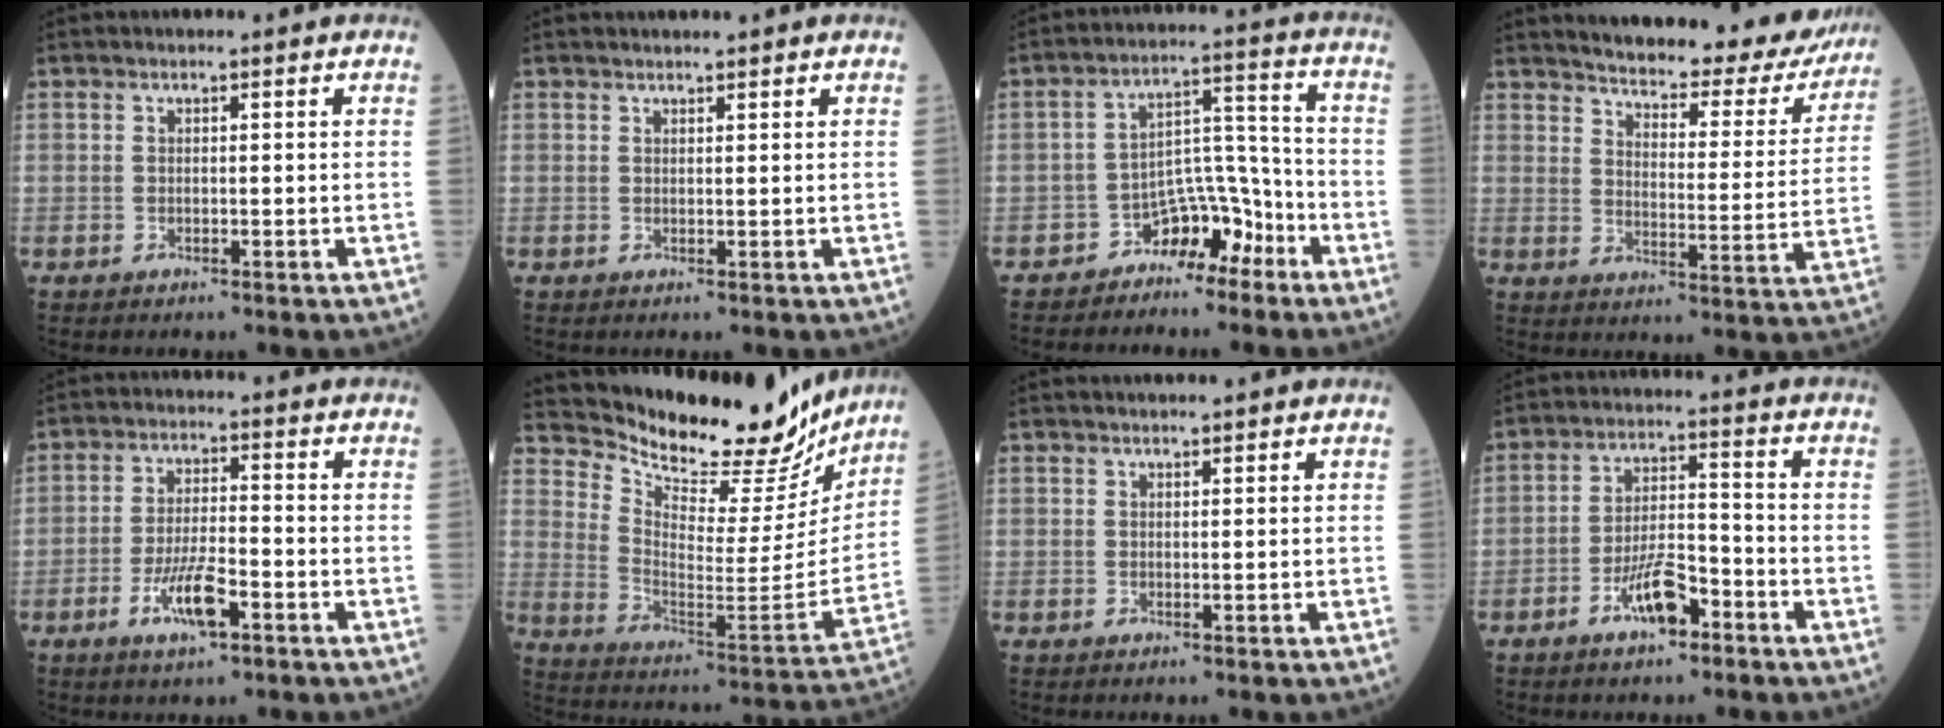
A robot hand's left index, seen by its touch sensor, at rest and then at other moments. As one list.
[{"total": 1.6, "force": [1.5, 0.2, 0.6], "torque": [-0.009, 0.013, 0.024]}, {"total": 6.9, "force": [-5.2, 3.5, 2.9], "torque": [-0.044, 0.035, -0.089]}, {"total": 21.7, "force": [19.8, 5.1, 7.3], "torque": [-0.083, -0.046, 0.232]}, {"total": 6.6, "force": [-3.2, 1.5, 5.5], "torque": [-0.113, -0.005, -0.059]}, {"total": 21.5, "force": [20.0, 5.0, 6.1], "torque": [-0.107, -0.059, 0.284]}, {"total": 1.3, "force": [1.2, 0.2, 0.4], "torque": [-0.008, 0.012, 0.021]}, {"total": 7.0, "force": [-4.1, 2.2, 5.2], "torque": [-0.101, 0.005, -0.074]}]